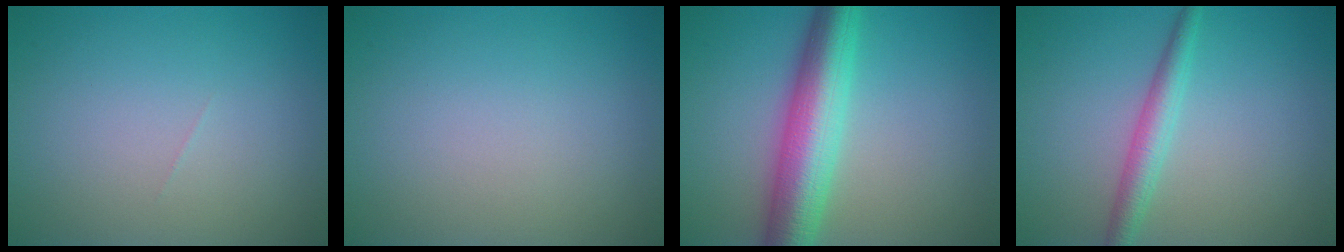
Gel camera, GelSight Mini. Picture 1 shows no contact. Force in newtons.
{"total": 0.0}
{"total": 7.6, "press": 7.6, "slide": 0.0}
{"total": 2.7, "press": 2.6, "slide": 0.1}